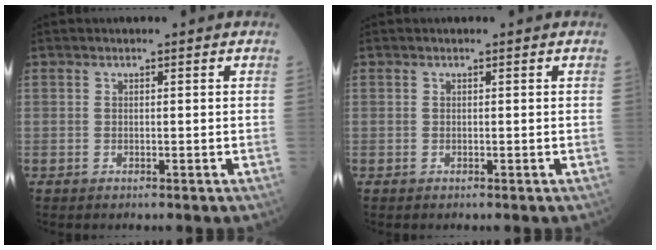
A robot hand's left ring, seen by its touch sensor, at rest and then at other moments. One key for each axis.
{"total": 0.0}